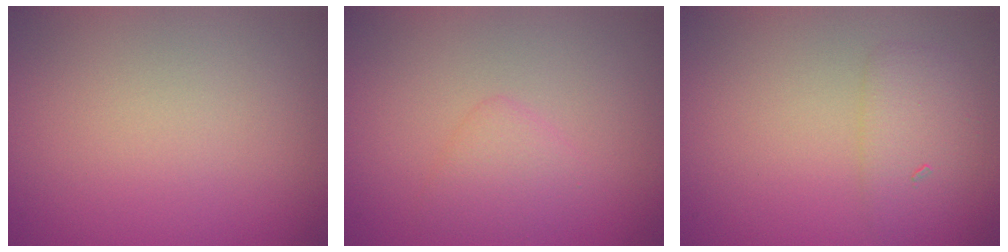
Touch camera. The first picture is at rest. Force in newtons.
{"total": 1.6, "press": 1.6, "slide": 0.2}
{"total": 2.1, "press": 2.1, "slide": 0.1}